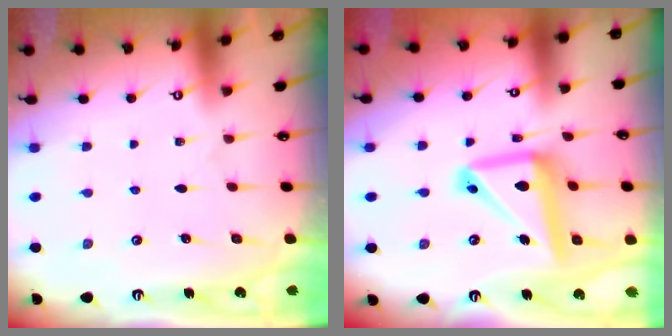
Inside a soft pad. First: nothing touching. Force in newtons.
{"total": 15.3, "press": 15.2, "slide": 1.7}